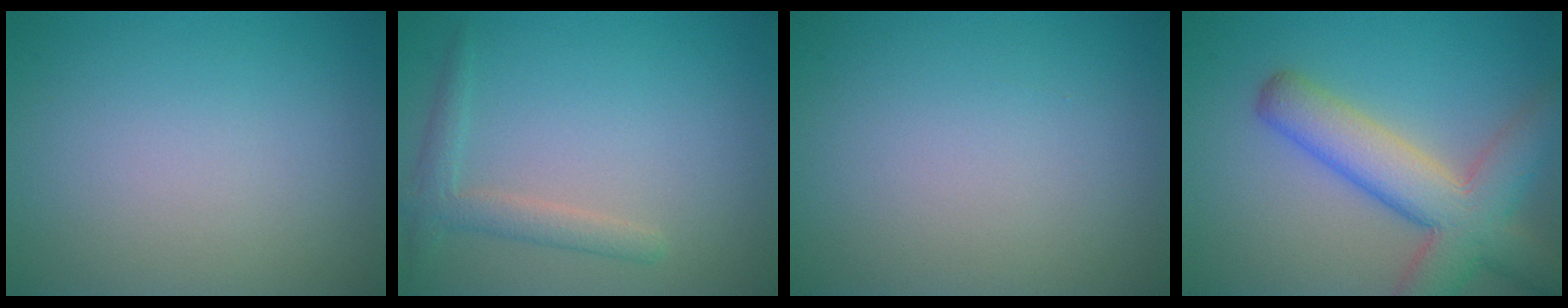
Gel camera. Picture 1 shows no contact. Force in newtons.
{"total": 2.3, "press": 2.2, "slide": 0.2}
{"total": 0.0}
{"total": 7.9, "press": 7.9, "slide": 0.5}